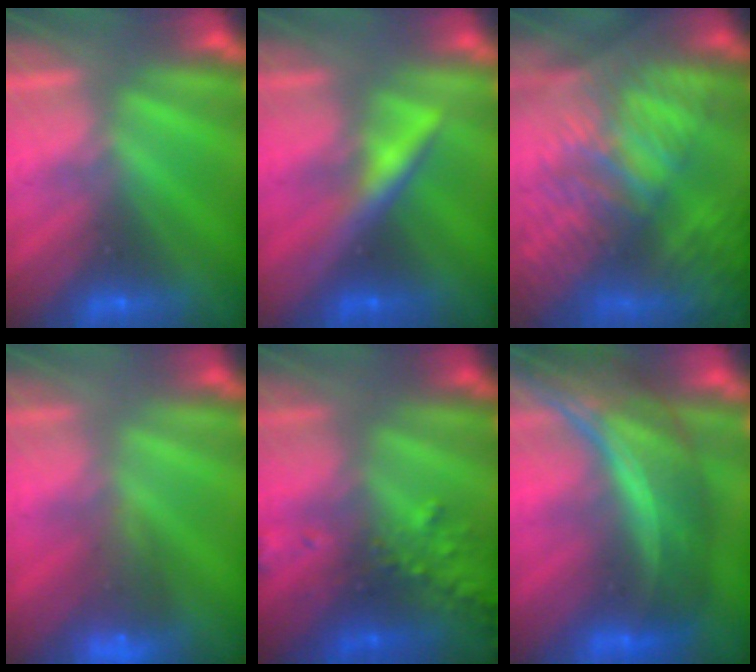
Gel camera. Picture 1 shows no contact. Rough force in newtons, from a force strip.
{"total": 3.3}
{"total": 6.5}
{"total": 8.4}
{"total": 8.1}
{"total": 7.7}